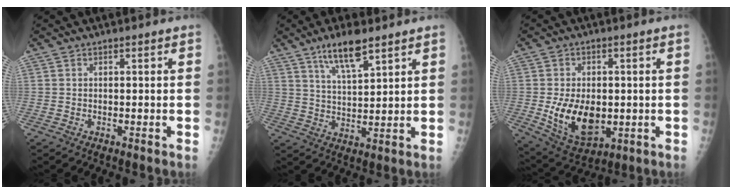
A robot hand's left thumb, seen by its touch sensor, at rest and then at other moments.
{"total": 8.5, "force": [5.7, 2.4, 5.8], "torque": [-0.092, -0.028, 0.109]}
{"total": 13.0, "force": [-1.6, 8.2, 10.0], "torque": [-0.139, -0.011, -0.006]}